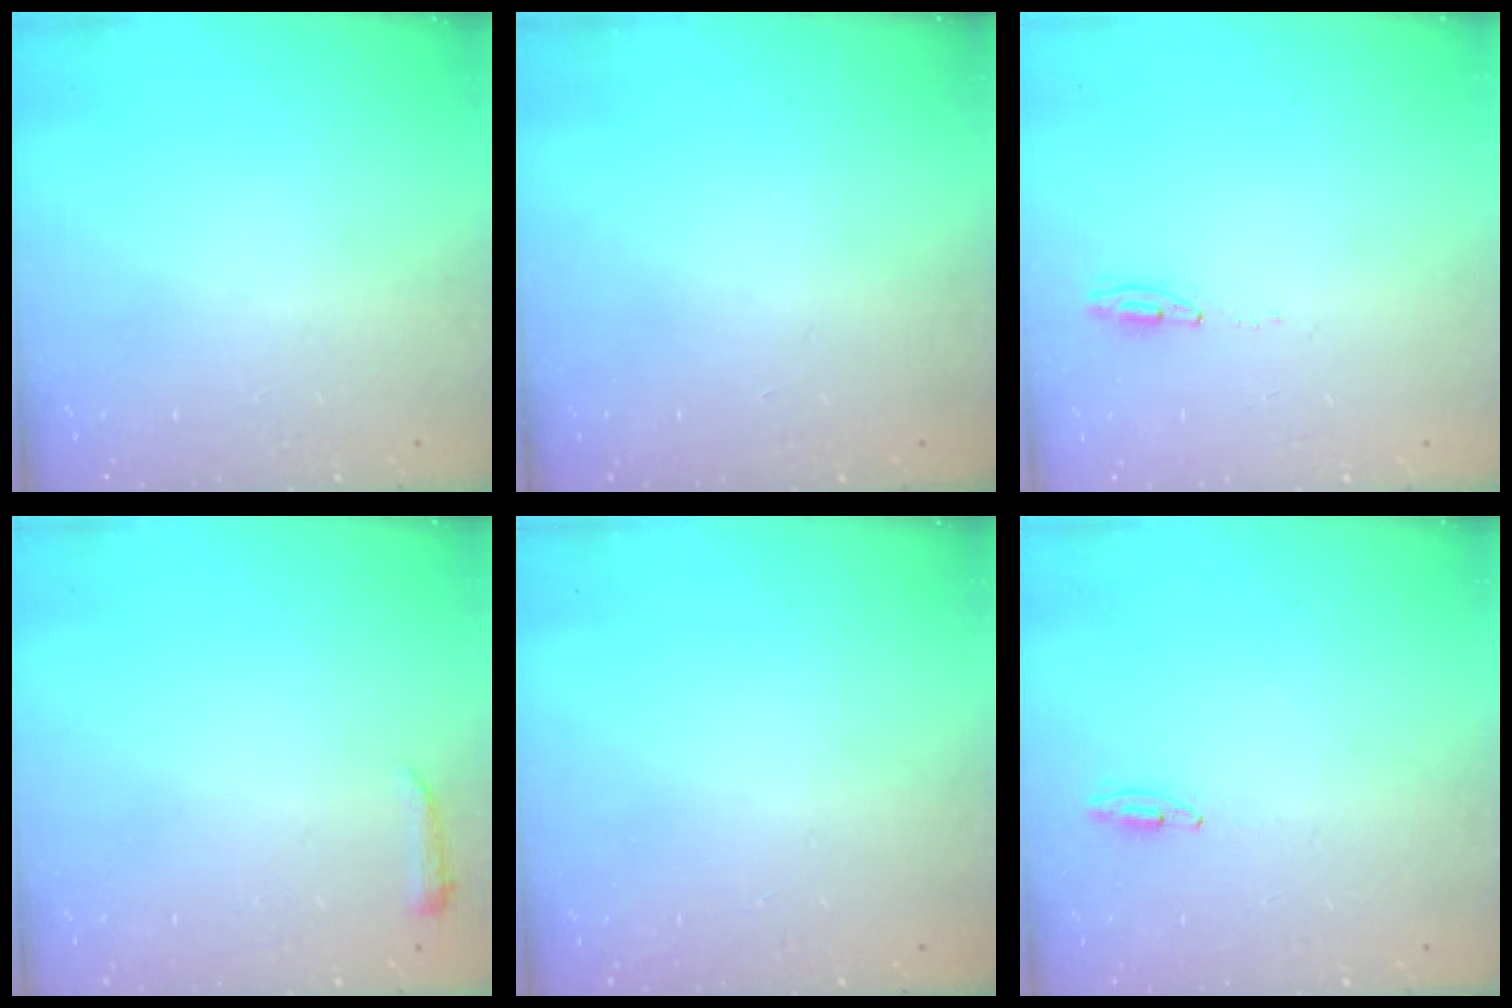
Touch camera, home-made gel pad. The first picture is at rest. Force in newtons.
{"total": 0.0}
{"total": 3.4, "press": 2.9, "slide": 1.7}
{"total": 3.0, "press": 2.9, "slide": 0.6}
{"total": 0.0}
{"total": 2.7, "press": 2.5, "slide": 1.0}